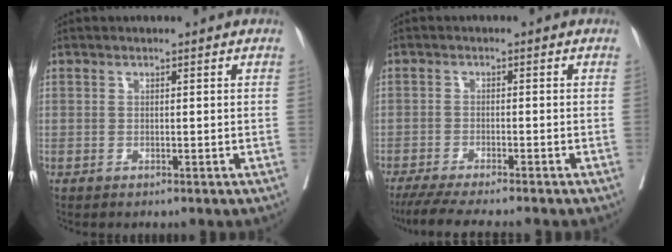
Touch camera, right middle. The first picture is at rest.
{"total": 8.7, "force": [-7.5, -0.6, 4.3], "torque": [-0.049, -0.023, -0.119]}